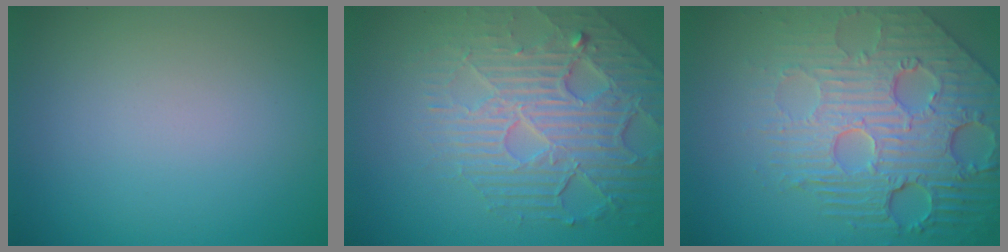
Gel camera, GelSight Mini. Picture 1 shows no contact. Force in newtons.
{"total": 7.1, "press": 5.1, "slide": 4.9}
{"total": 8.6, "press": 5.9, "slide": 6.2}